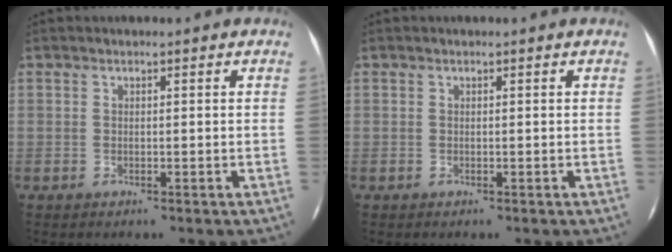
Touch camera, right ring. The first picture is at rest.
{"total": 0.0}